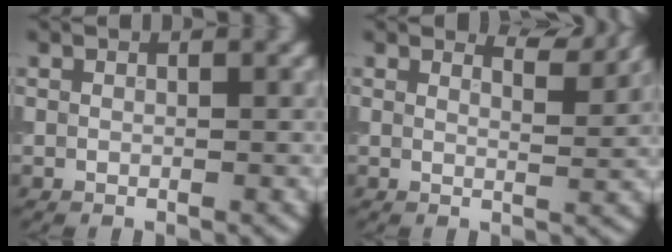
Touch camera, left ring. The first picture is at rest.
{"total": 3.0, "force": [2.7, 0.5, 1.0], "torque": [-0.009, -0.004, 0.028]}